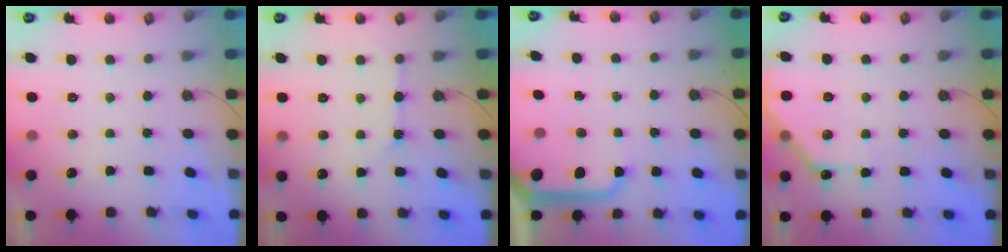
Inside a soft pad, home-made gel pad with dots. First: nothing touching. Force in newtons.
{"total": 2.3, "press": 2.3, "slide": 0.4}
{"total": 11.6, "press": 11.5, "slide": 1.4}
{"total": 10.9, "press": 10.9, "slide": 0.7}